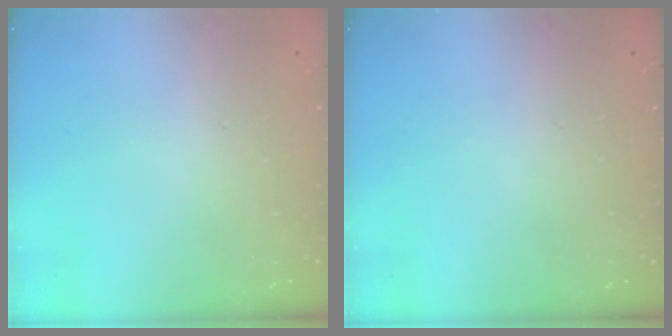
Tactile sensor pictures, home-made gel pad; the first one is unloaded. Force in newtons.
{"total": 0.0}